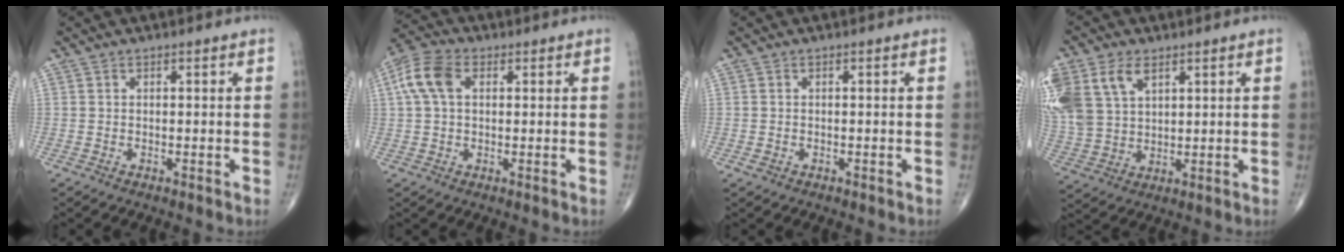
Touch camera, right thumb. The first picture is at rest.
{"total": 7.8, "force": [1.9, 5.0, 5.7], "torque": [-0.128, 0.021, 0.031]}
{"total": 0.8, "force": [-0.3, 0.7, 0.4], "torque": [-0.007, 0.006, -0.002]}
{"total": 16.0, "force": [7.0, 10.7, 9.7], "torque": [-0.237, 0.007, 0.144]}